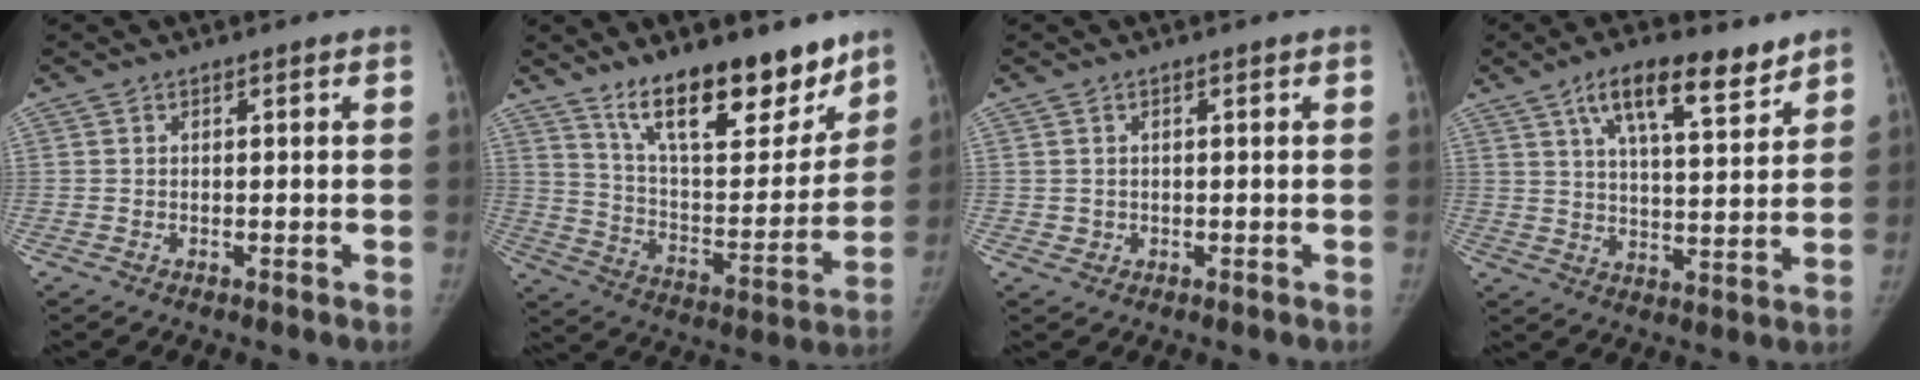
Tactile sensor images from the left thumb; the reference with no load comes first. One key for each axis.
{"total": 21.3, "fx": 15.3, "fy": 7.5, "fz": 12.9, "tx": -0.149, "ty": -0.096, "tz": 0.253}
{"total": 1.1, "fx": 0.0, "fy": 1.1, "fz": 0.2, "tx": 0.002, "ty": 0.002, "tz": 0.003}
{"total": 12.9, "fx": 8.2, "fy": 4.3, "fz": 8.9, "tx": -0.125, "ty": -0.036, "tz": 0.136}